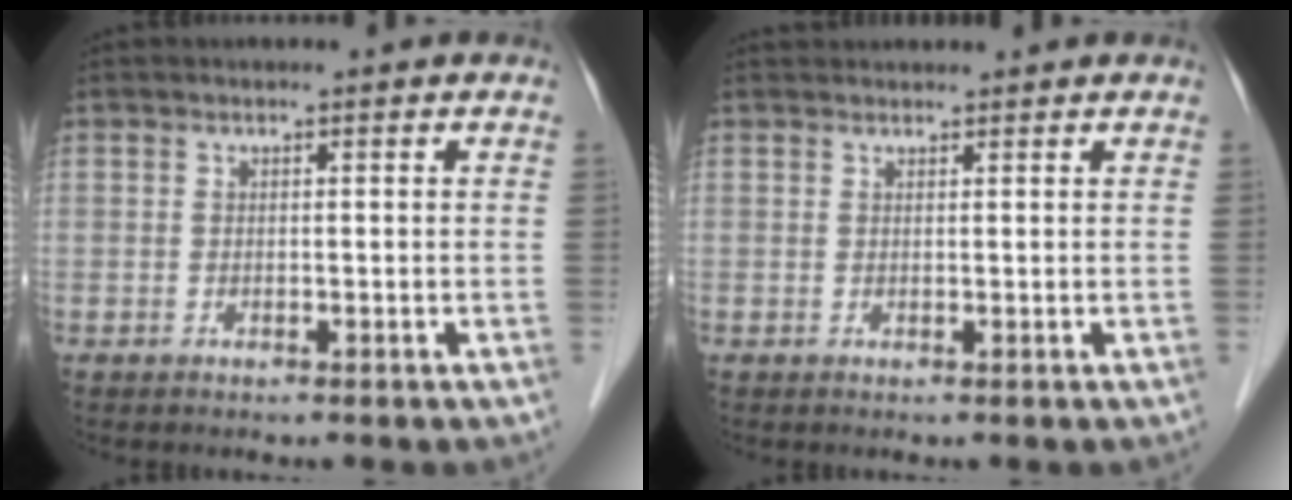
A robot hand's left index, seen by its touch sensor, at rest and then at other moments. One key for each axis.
{"total": 2.4, "fx": 2.4, "fy": 0.3, "fz": 0.3, "tx": -0.007, "ty": 0.029, "tz": 0.038}